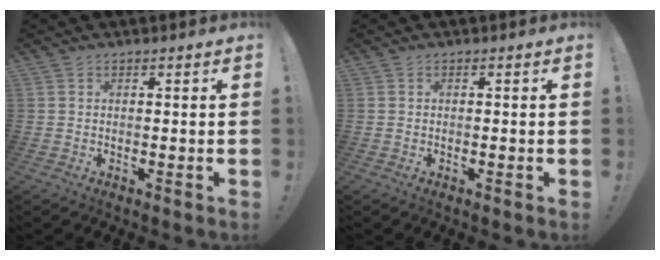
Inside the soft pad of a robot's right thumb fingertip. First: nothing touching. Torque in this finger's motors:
{"motor_torque": [-0.18, -0.07, 0.05, -0.12, -0.04]}